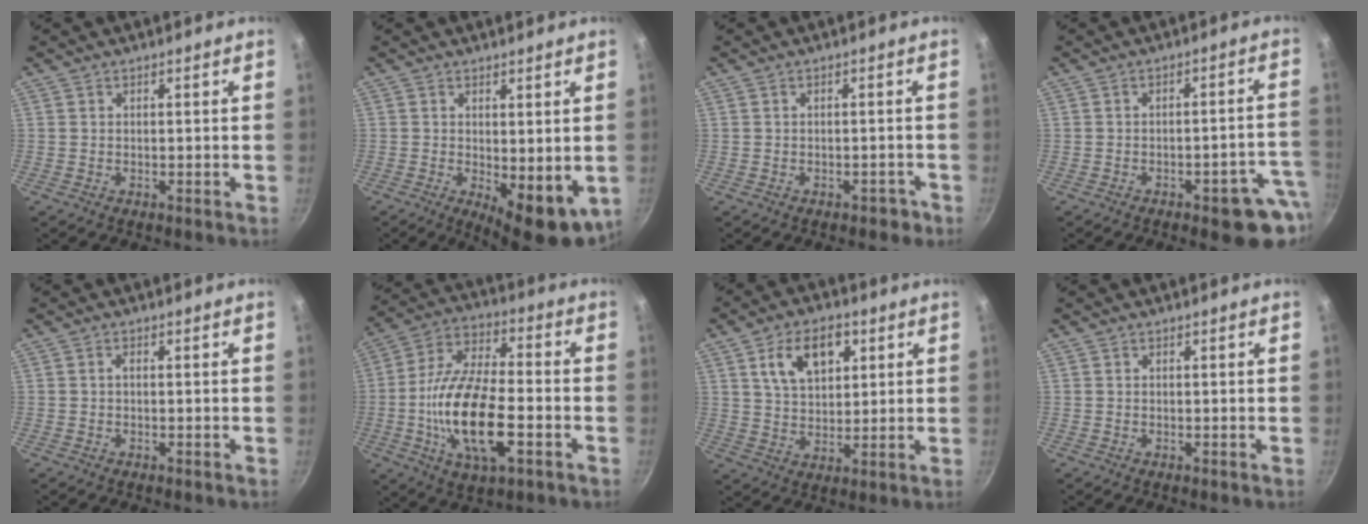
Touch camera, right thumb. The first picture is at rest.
{"total": 9.2, "force": [-0.7, 4.0, 8.2], "torque": [-0.092, -0.010, 0.004]}
{"total": 1.8, "force": [-1.2, 1.2, 0.7], "torque": [0.006, 0.024, -0.001]}
{"total": 9.6, "force": [-4.5, 3.7, 7.7], "torque": [-0.048, 0.038, -0.047]}
{"total": 0.6, "force": [-0.1, 0.3, 0.6], "torque": [-0.012, 0.004, -0.001]}
{"total": 19.4, "force": [-4.8, 8.3, 16.8], "torque": [-0.314, 0.021, -0.096]}
{"total": 11.1, "force": [4.3, 6.8, 7.5], "torque": [-0.098, -0.008, 0.074]}
{"total": 0.0}